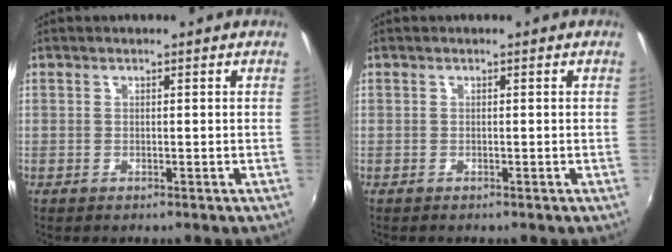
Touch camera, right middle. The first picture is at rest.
{"total": 0.0}